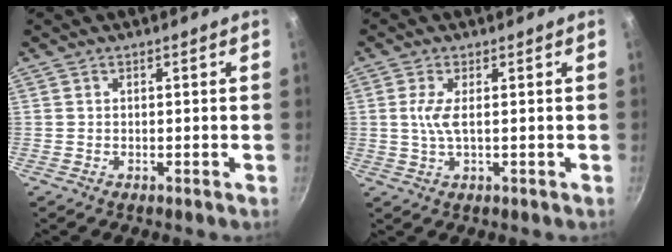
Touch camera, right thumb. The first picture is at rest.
{"total": 3.7, "force": [0.5, 1.1, 3.5], "torque": [-0.093, -0.002, 0.012]}